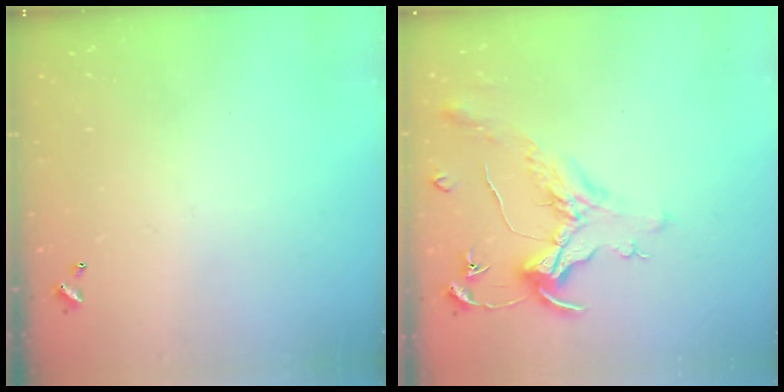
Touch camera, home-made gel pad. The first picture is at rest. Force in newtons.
{"total": 1.6, "press": 1.4, "slide": 0.7}